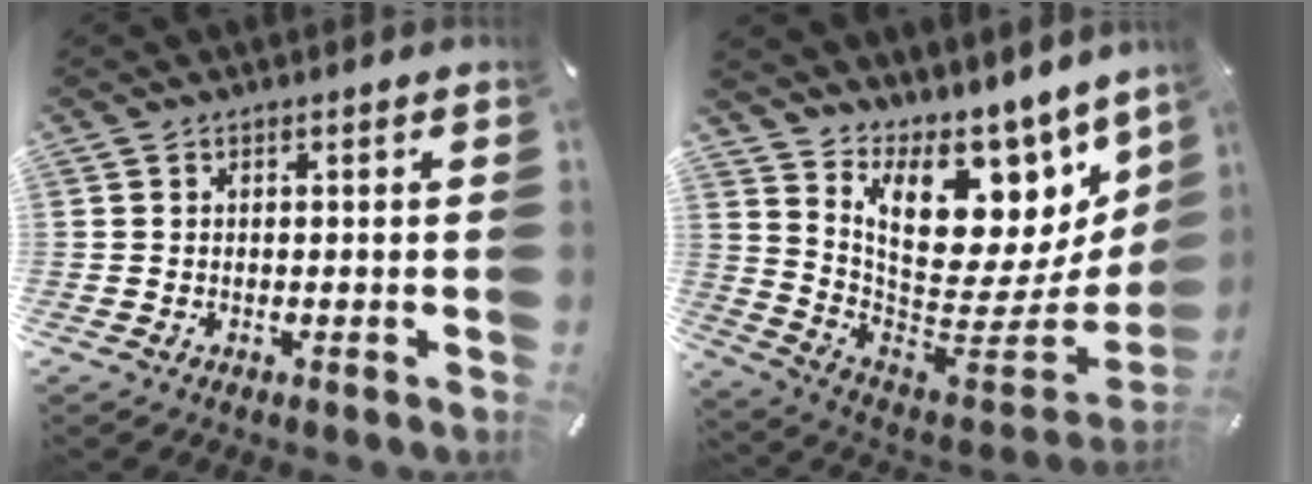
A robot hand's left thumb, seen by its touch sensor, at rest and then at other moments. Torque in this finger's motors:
{"motor_torque": [2.72, -0.03, 1.42, -1.35, 0.44]}